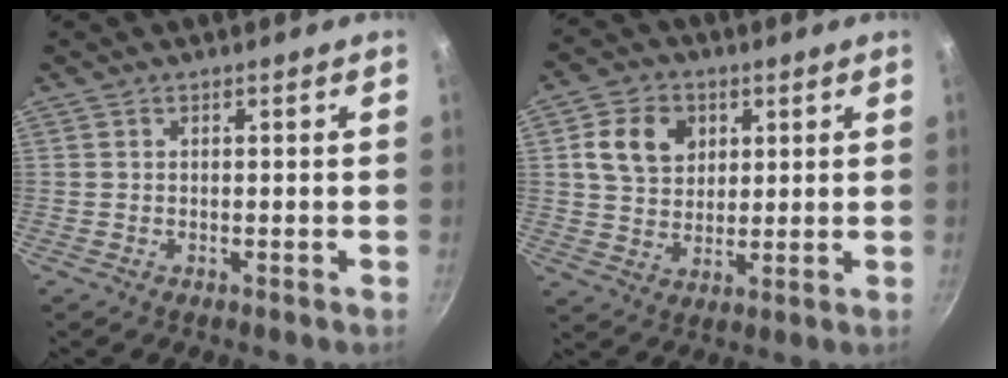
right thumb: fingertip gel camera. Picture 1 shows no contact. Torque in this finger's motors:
{"motor_torque": [-0.34, 0.51, 0.12, -0.05, 0.13]}